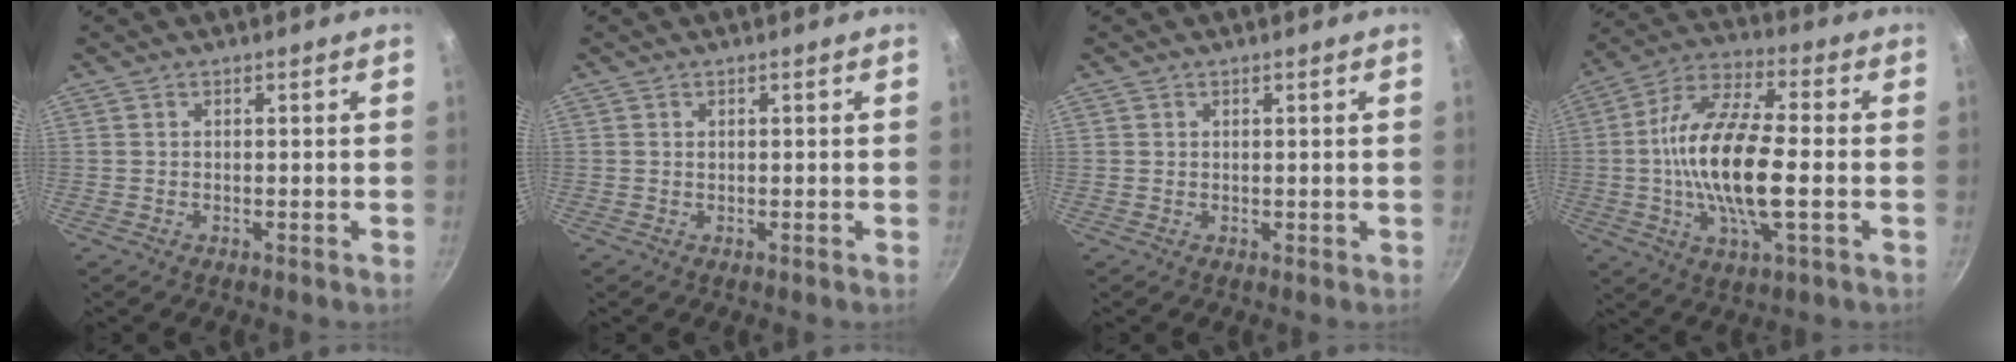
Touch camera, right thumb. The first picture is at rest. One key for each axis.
{"total": 0.0}
{"total": 0.6, "fx": 0.2, "fy": 0.5, "fz": 0.0, "tx": 0.006, "ty": -0.001, "tz": 0.001}
{"total": 18.1, "fx": -1.7, "fy": 6.7, "fz": 16.8, "tx": -0.320, "ty": 0.022, "tz": -0.045}